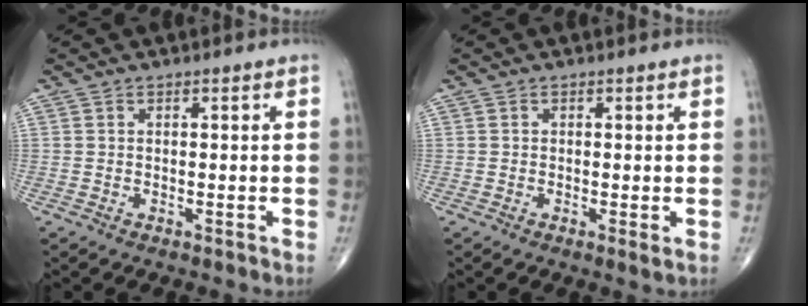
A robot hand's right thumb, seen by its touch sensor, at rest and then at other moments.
{"total": 1.0, "force": [-0.1, 0.1, 1.0], "torque": [-0.017, -0.006, -0.006]}